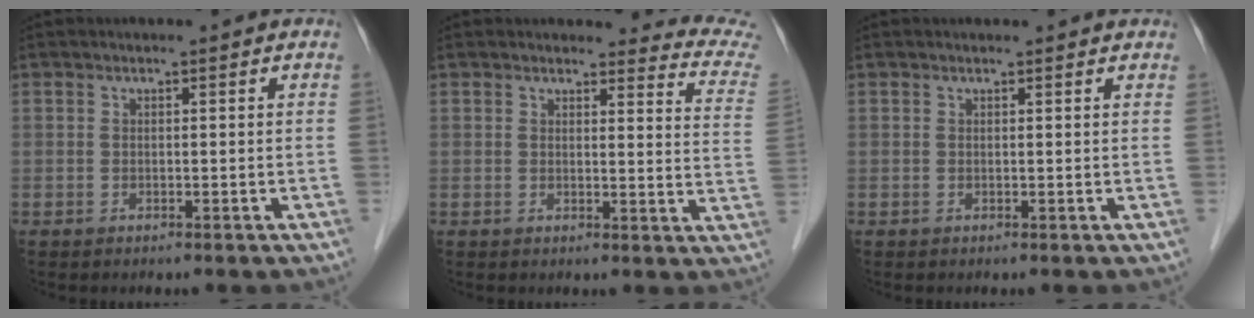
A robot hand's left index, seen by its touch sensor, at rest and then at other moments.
{"total": 9.8, "force": [9.8, -0.2, 0.1], "torque": [0.015, -0.101, 0.074]}
{"total": 2.3, "force": [2.2, 0.3, 0.5], "torque": [-0.015, 0.010, 0.021]}